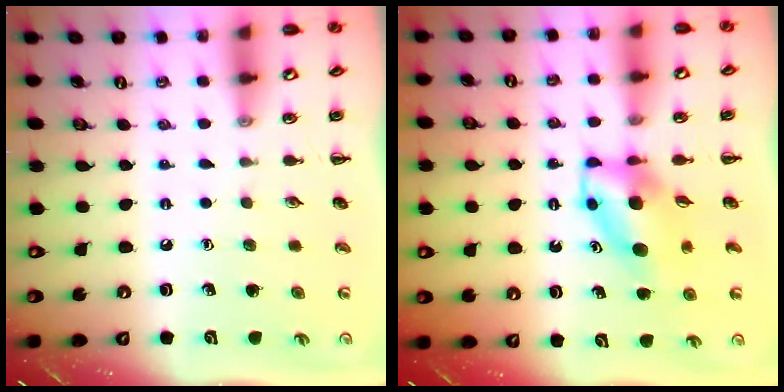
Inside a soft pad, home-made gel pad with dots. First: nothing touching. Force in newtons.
{"total": 6.5, "press": 6.4, "slide": 1.4}